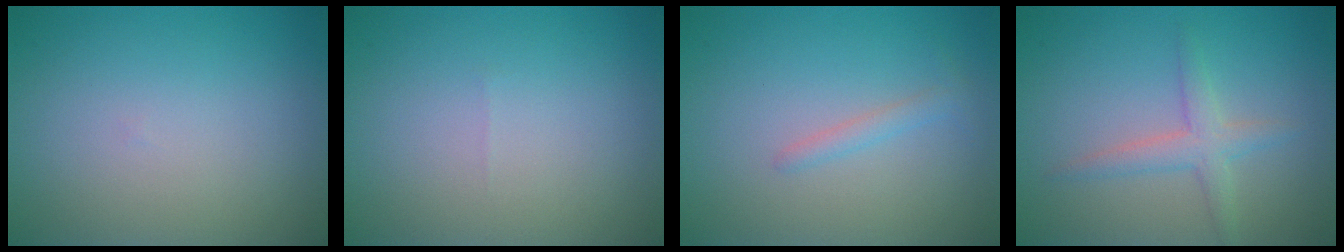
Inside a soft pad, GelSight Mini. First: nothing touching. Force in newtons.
{"total": 0.0}
{"total": 1.1, "press": 1.1, "slide": 0.1}
{"total": 2.3, "press": 2.3, "slide": 0.2}